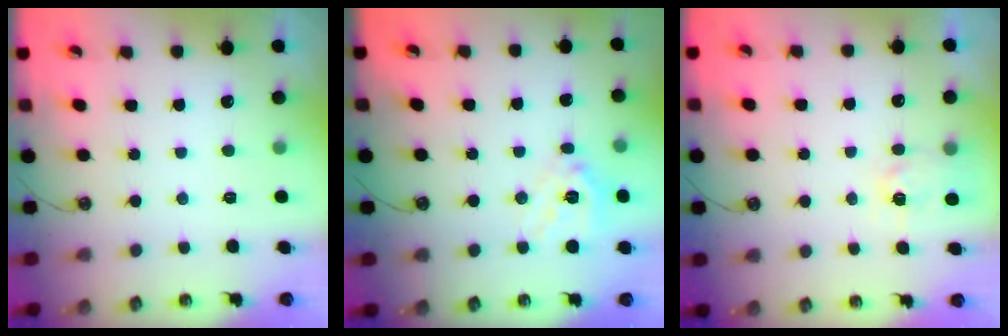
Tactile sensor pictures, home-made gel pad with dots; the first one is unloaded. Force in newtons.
{"total": 14.2, "press": 14.1, "slide": 2.1}
{"total": 4.4, "press": 4.4, "slide": 0.5}